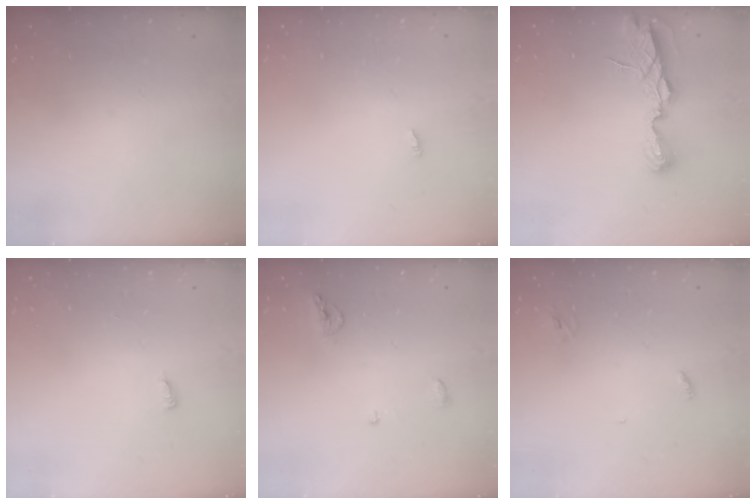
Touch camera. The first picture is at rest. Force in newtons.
{"total": 1.8, "press": 1.8, "slide": 0.2}
{"total": 6.6, "press": 6.6, "slide": 0.2}
{"total": 2.8, "press": 2.8, "slide": 0.4}
{"total": 5.6, "press": 5.6, "slide": 0.2}
{"total": 2.8, "press": 2.8, "slide": 0.3}